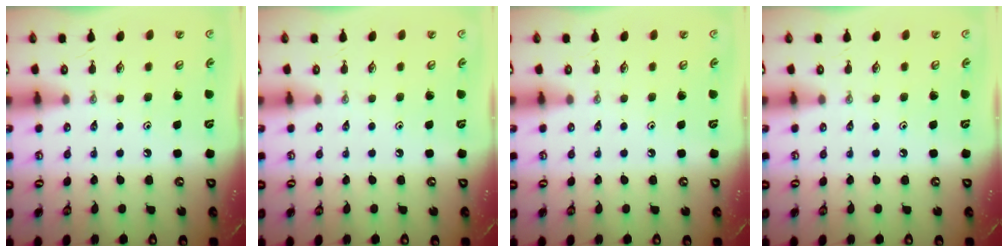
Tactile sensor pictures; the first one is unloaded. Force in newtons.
{"total": 0.0}
{"total": 0.0}
{"total": 0.0}